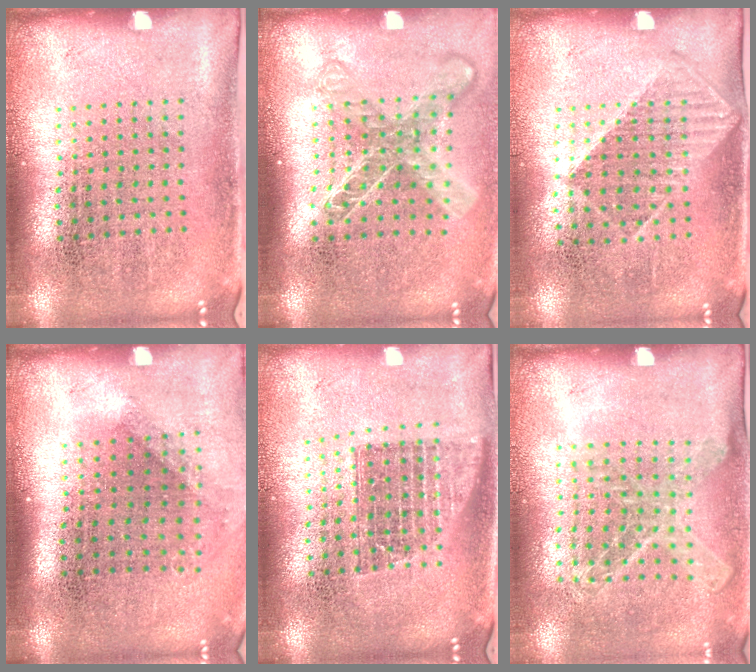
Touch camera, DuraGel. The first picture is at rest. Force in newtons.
{"total": 1.7, "press": 1.4, "slide": 1.0}
{"total": 1.0, "press": 0.9, "slide": 0.5}
{"total": 1.3, "press": 0.9, "slide": 0.8}
{"total": 1.4, "press": 1.1, "slide": 0.8}
{"total": 1.1, "press": 1.0, "slide": 0.3}